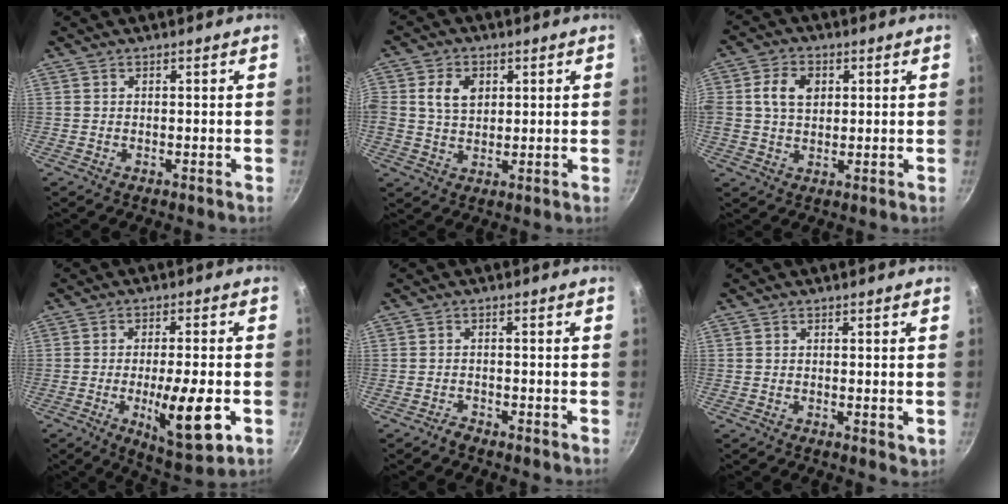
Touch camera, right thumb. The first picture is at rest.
{"total": 6.8, "force": [1.7, 4.9, 4.3], "torque": [-0.065, -0.001, 0.028]}
{"total": 7.4, "force": [1.7, 5.3, 4.9], "torque": [-0.077, 0.005, 0.025]}
{"total": 13.1, "force": [-3.6, 3.5, 12.1], "torque": [-0.181, 0.000, -0.049]}
{"total": 1.4, "force": [-1.3, 0.3, 0.3], "torque": [-0.006, 0.013, -0.025]}
{"total": 1.4, "force": [0.2, 0.7, 1.2], "torque": [-0.015, -0.003, 0.002]}